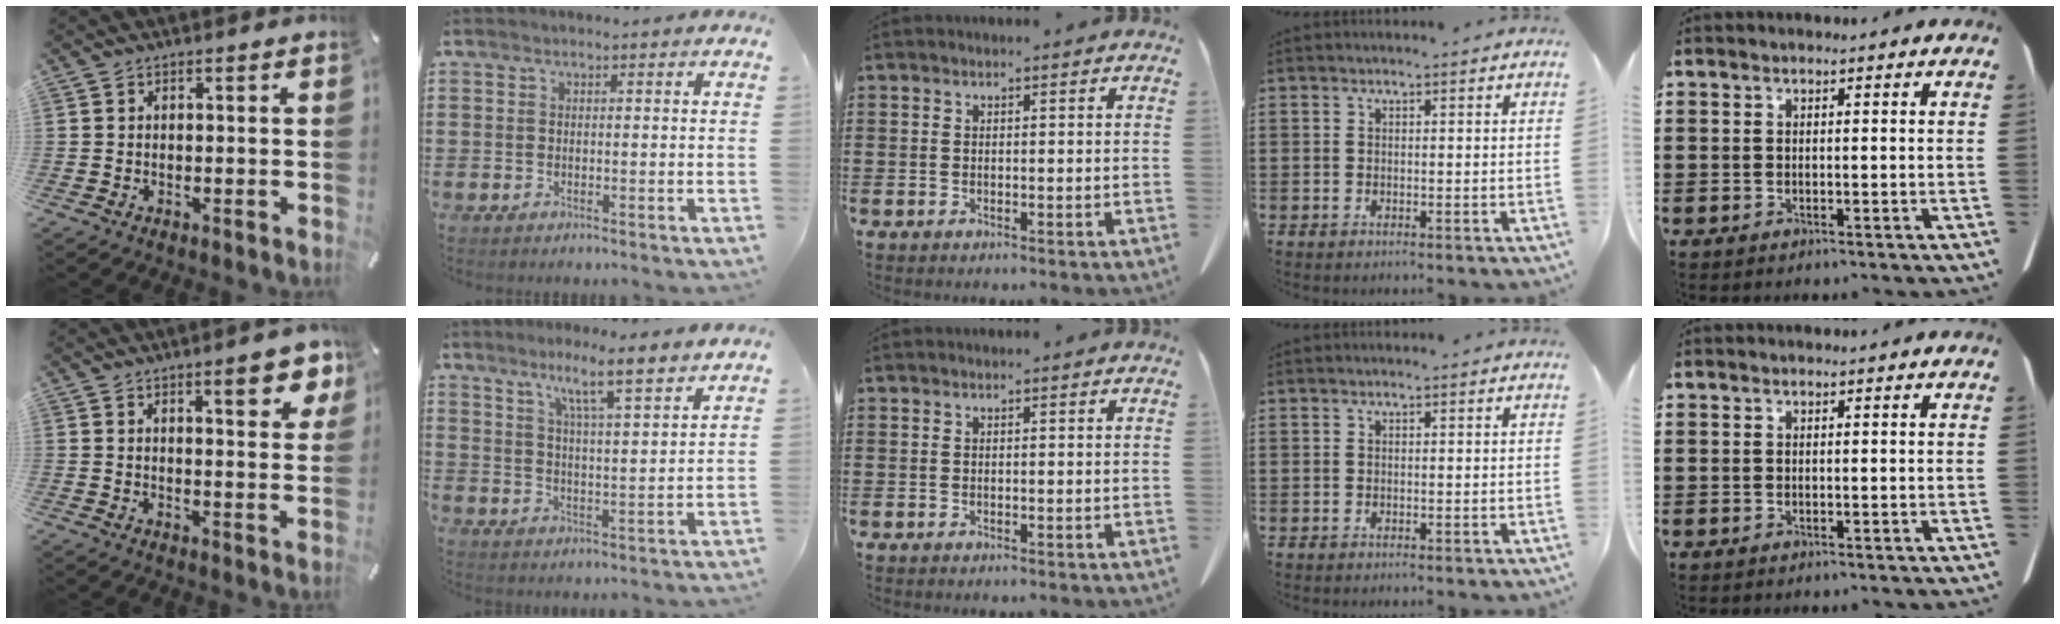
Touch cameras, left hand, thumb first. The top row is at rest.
{"thumb": {"total": 9.6, "force": [5.2, 2.9, 7.5], "torque": [-0.095, -0.022, 0.081]}, "index": {"total": 6.8, "force": [5.2, -0.1, 4.4], "torque": [-0.086, -0.022, 0.083]}}